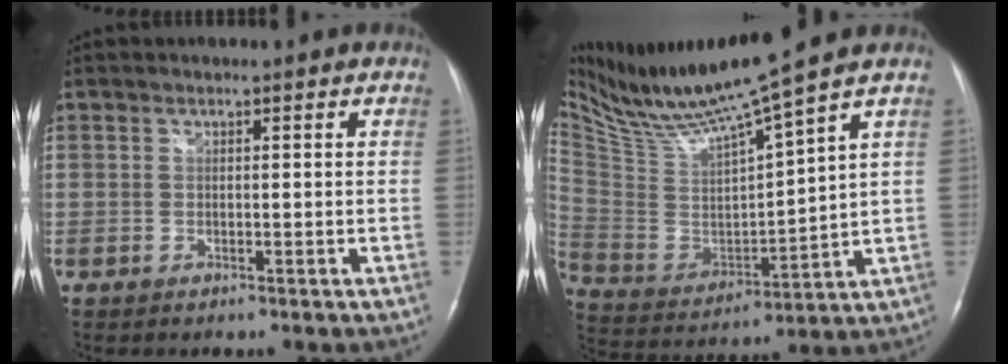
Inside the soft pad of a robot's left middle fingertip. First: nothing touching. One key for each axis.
{"total": 16.1, "fx": 13.3, "fy": -1.2, "fz": 8.9, "tx": -0.171, "ty": -0.007, "tz": 0.254}